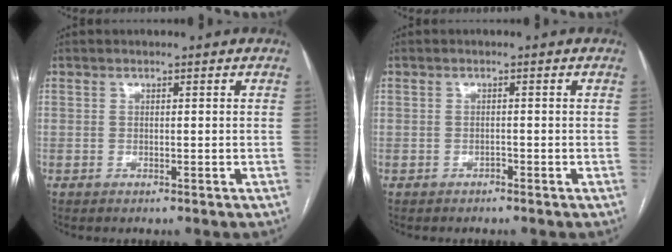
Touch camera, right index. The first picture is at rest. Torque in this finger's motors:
{"motor_torque": [-0.10, 0.07, -0.06, -0.04]}